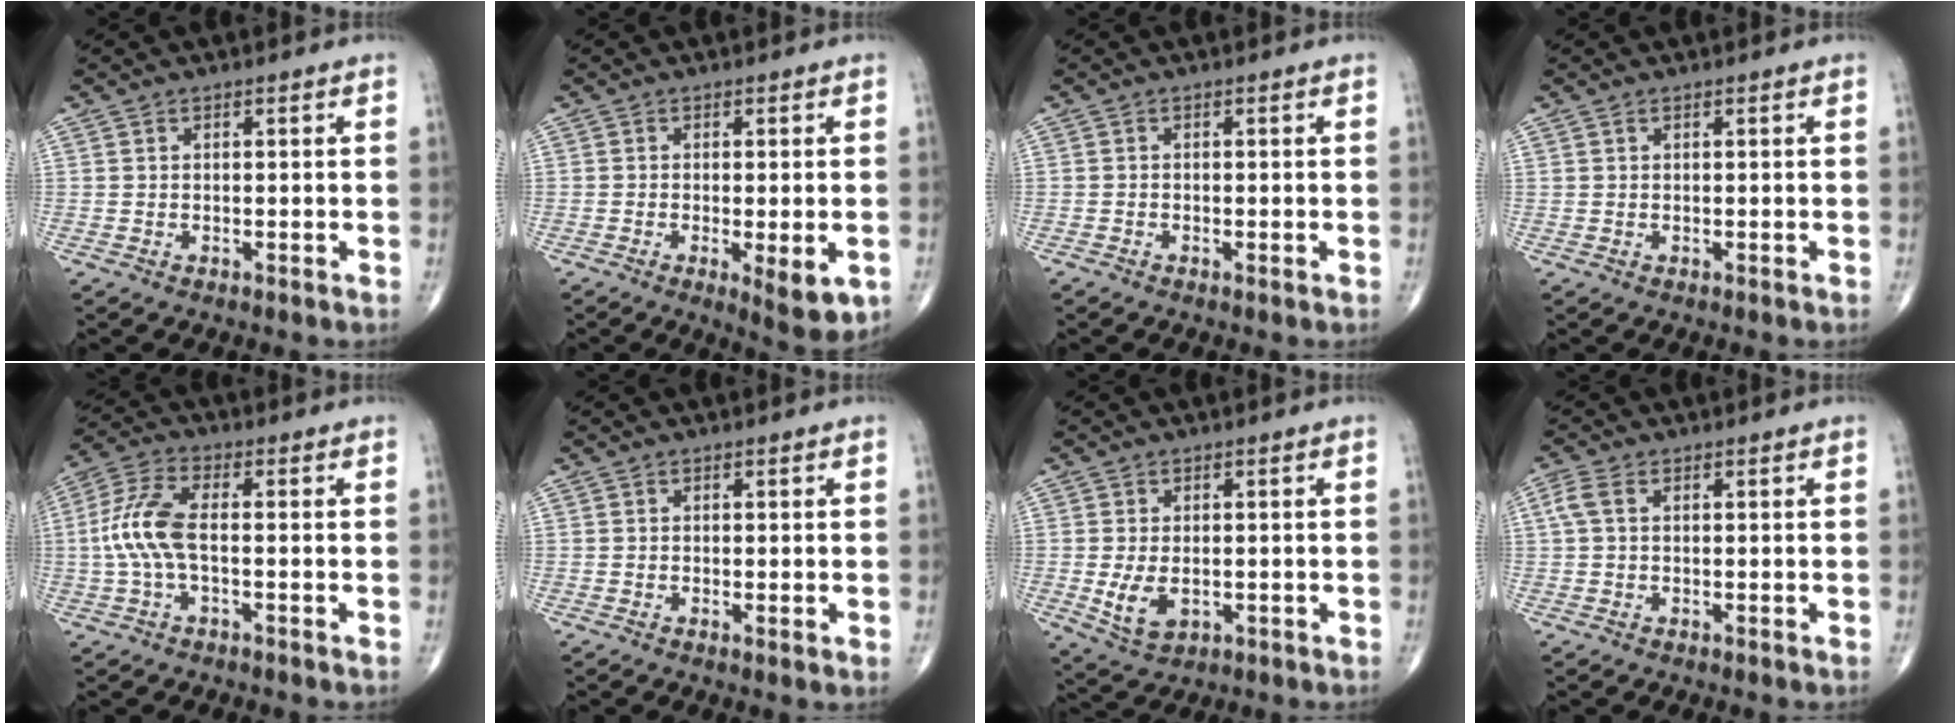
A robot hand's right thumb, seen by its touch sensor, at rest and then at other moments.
{"total": 7.1, "force": [-2.1, 2.1, 6.5], "torque": [-0.091, -0.018, -0.027]}
{"total": 0.6, "force": [-0.4, 0.3, 0.4], "torque": [-0.007, -0.001, -0.008]}
{"total": 0.0}
{"total": 8.6, "force": [-0.8, 3.5, 7.9], "torque": [-0.195, 0.023, -0.019]}
{"total": 1.1, "force": [-0.1, 0.2, 1.1], "torque": [-0.024, -0.005, -0.005]}
{"total": 6.1, "force": [-1.0, 3.8, 4.7], "torque": [-0.084, -0.009, -0.008]}
{"total": 2.8, "force": [0.5, 1.6, 2.2], "torque": [-0.064, 0.013, 0.009]}